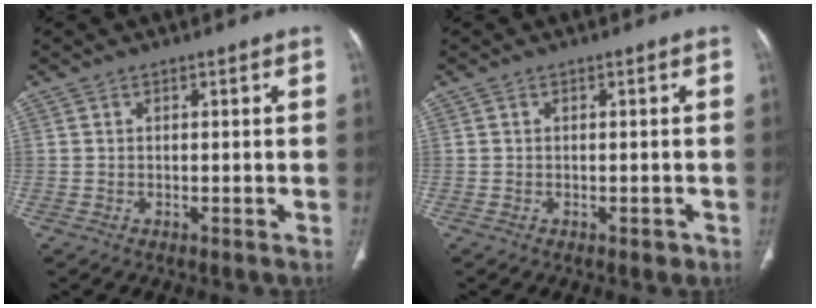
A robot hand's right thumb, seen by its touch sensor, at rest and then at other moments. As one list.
[{"total": 1.0, "force": [-0.5, 0.6, 0.5], "torque": [-0.003, 0.001, -0.005]}]